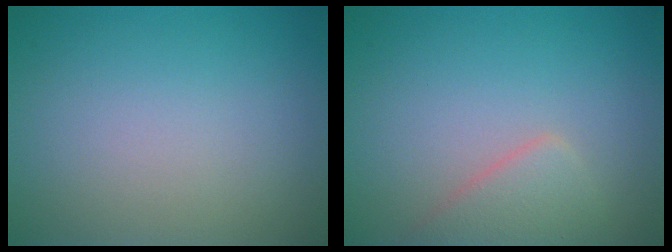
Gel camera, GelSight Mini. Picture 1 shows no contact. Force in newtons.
{"total": 2.6, "press": 2.6, "slide": 0.0}